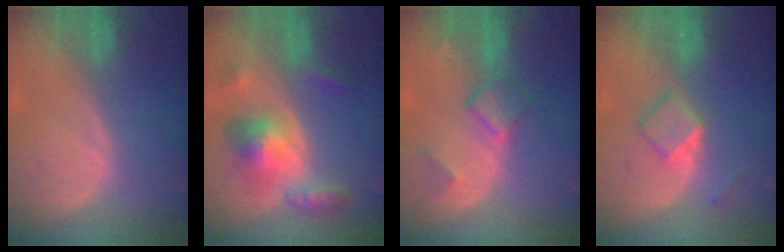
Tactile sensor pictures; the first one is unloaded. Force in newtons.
{"total": 8.3, "press": 8.2, "slide": 0.6}
{"total": 4.9, "press": 4.7, "slide": 1.4}
{"total": 5.3, "press": 4.6, "slide": 2.7}